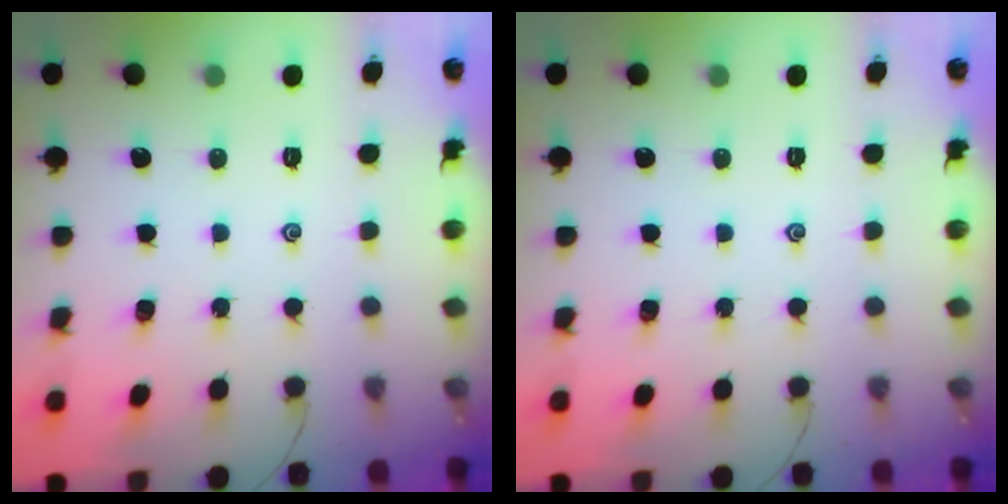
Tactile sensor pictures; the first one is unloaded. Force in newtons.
{"total": 0.0}